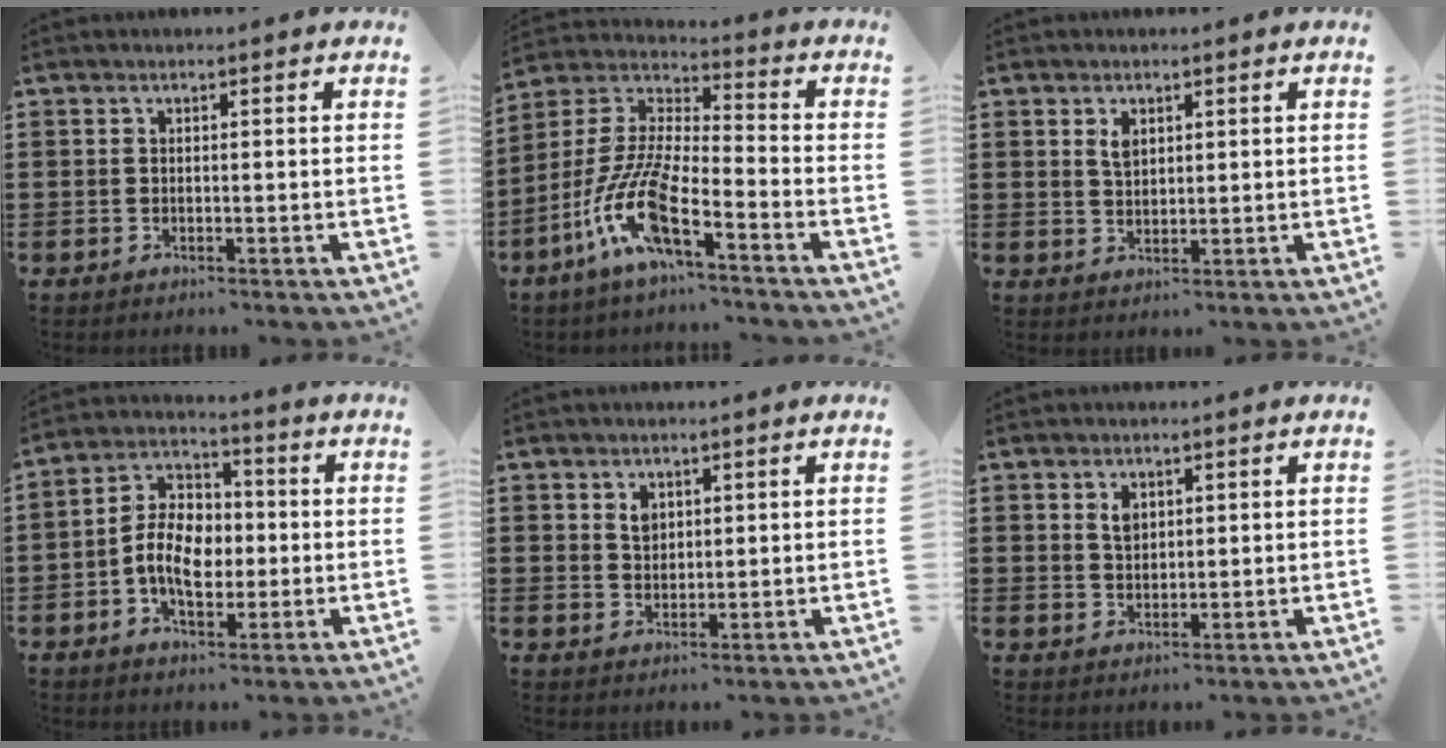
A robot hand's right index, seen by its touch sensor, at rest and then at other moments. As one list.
[{"total": 11.7, "force": [-7.3, 2.3, 8.8], "torque": [-0.213, -0.012, -0.151]}, {"total": 2.3, "force": [1.2, 1.4, 1.5], "torque": [-0.033, 0.003, 0.022]}, {"total": 8.5, "force": [-1.3, 5.7, 6.2], "torque": [-0.137, 0.008, -0.032]}, {"total": 2.4, "force": [1.2, 1.6, 1.2], "torque": [-0.020, 0.001, 0.021]}, {"total": 2.4, "force": [1.1, 1.5, 1.5], "torque": [-0.027, 0.001, 0.019]}]